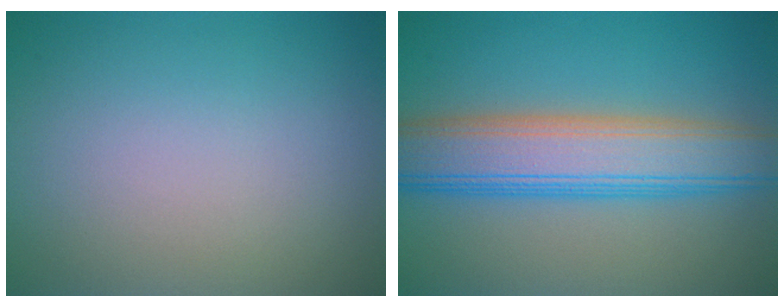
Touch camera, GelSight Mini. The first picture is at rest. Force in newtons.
{"total": 8.4, "press": 8.4, "slide": 0.0}